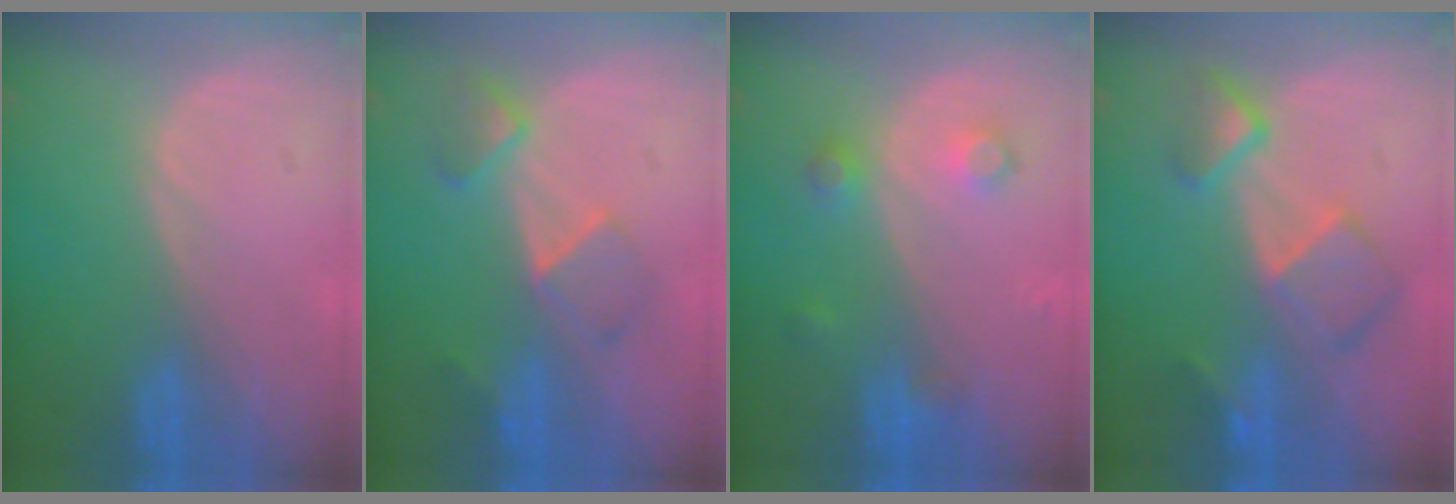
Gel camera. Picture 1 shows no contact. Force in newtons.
{"total": 5.5, "press": 5.2, "slide": 1.7}
{"total": 3.8, "press": 3.4, "slide": 1.7}
{"total": 7.9, "press": 6.8, "slide": 3.9}